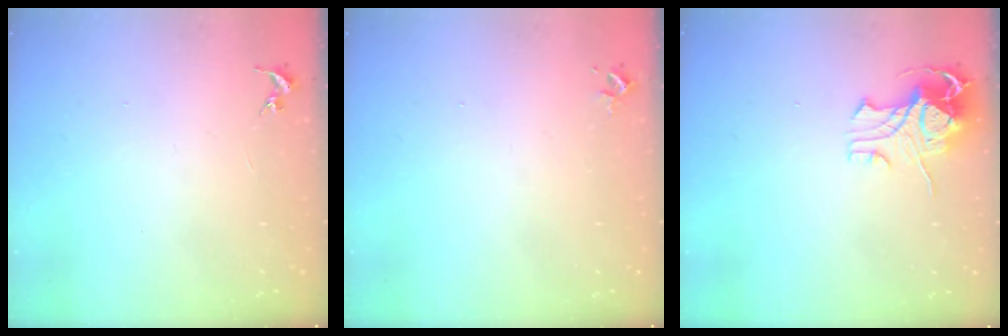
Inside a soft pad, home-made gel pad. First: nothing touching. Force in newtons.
{"total": 2.4, "press": 2.4, "slide": 0.3}
{"total": 10.7, "press": 10.6, "slide": 1.4}